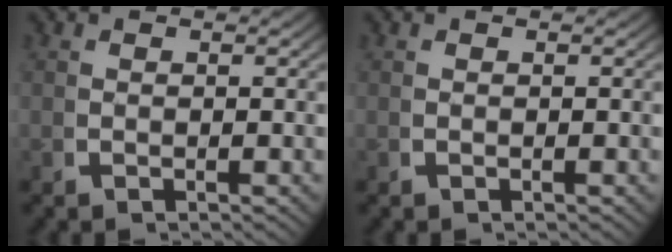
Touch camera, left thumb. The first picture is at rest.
{"total": 0.0}